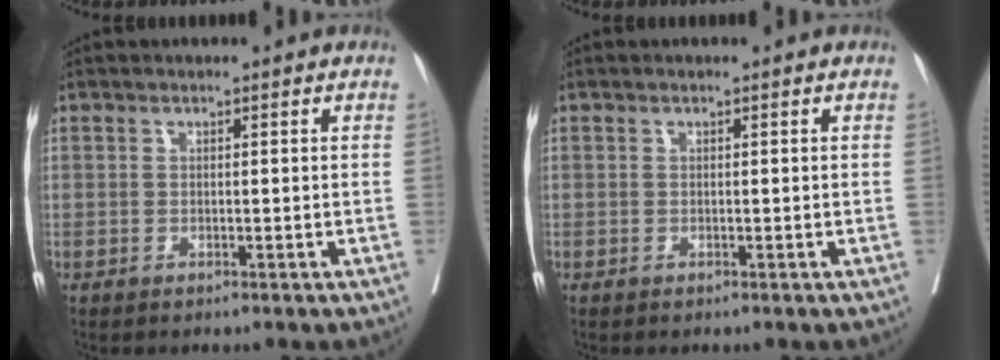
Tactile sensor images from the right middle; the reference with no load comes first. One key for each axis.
{"total": 0.0}